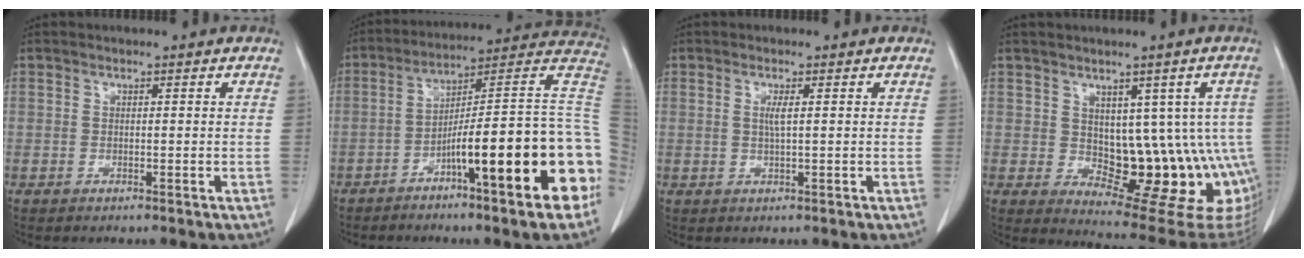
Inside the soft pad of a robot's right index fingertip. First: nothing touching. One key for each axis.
{"total": 21.4, "fx": -7.3, "fy": 0.5, "fz": 20.1, "tx": -0.203, "ty": 0.028, "tz": -0.108}
{"total": 1.7, "fx": 0.3, "fy": -0.1, "fz": 1.7, "tx": -0.037, "ty": 0.000, "tz": 0.005}
{"total": 14.7, "fx": -0.9, "fy": 7.0, "fz": 12.9, "tx": -0.115, "ty": 0.011, "tz": 0.011}